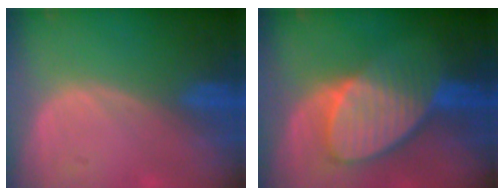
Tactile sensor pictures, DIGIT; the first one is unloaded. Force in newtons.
{"total": 8.9, "press": 8.0, "slide": 3.9}